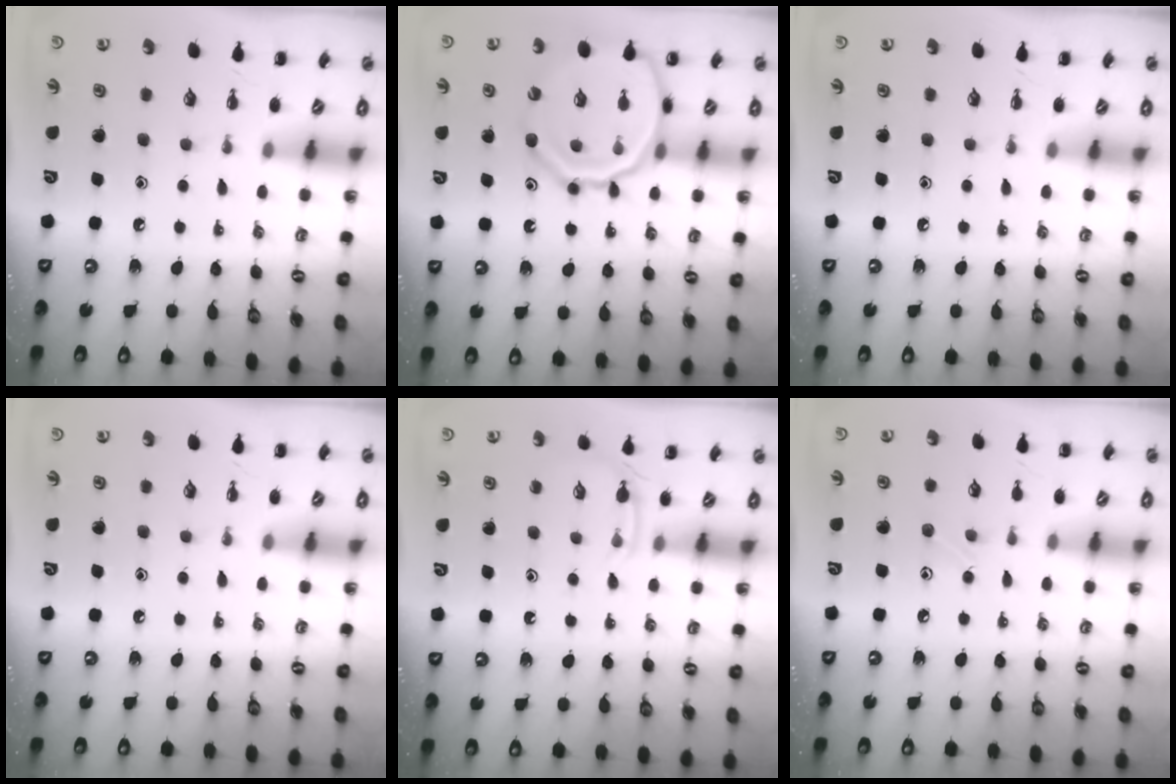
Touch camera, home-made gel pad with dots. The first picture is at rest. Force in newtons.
{"total": 17.8, "press": 17.6, "slide": 2.5}
{"total": 0.0}
{"total": 0.0}
{"total": 4.1, "press": 3.9, "slide": 1.2}
{"total": 4.8, "press": 4.5, "slide": 1.5}